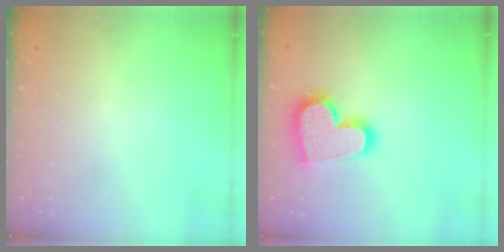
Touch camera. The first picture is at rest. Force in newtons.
{"total": 17.2, "press": 17.1, "slide": 1.2}